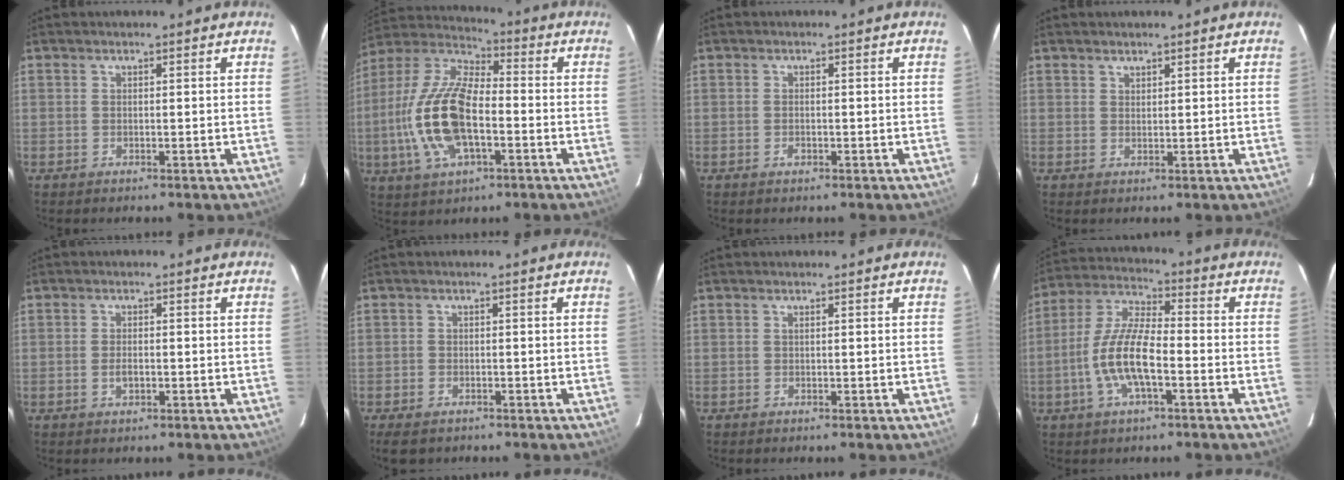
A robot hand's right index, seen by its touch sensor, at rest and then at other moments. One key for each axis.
{"total": 17.7, "fx": -3.7, "fy": 7.9, "fz": 15.4, "tx": -0.328, "ty": 0.003, "tz": -0.074}
{"total": 1.1, "fx": -0.5, "fy": 0.6, "fz": 0.8, "tx": -0.016, "ty": 0.002, "tz": -0.008}
{"total": 1.0, "fx": 0.9, "fy": 0.5, "fz": 0.1, "tx": -0.002, "ty": 0.003, "tz": 0.016}
{"total": 1.9, "fx": -0.6, "fy": 0.9, "fz": 1.5, "tx": -0.029, "ty": 0.001, "tz": -0.011}
{"total": 4.2, "fx": -3.0, "fy": 2.4, "fz": 1.7, "tx": -0.047, "ty": -0.010, "tz": -0.049}
{"total": 0.0}
{"total": 11.3, "fx": -3.6, "fy": 3.4, "fz": 10.2, "tx": -0.218, "ty": 0.004, "tz": -0.071}